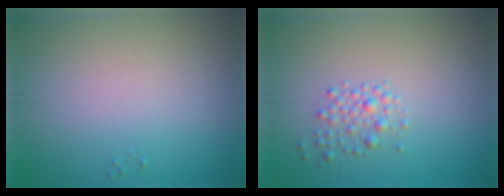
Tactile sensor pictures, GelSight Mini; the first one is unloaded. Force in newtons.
{"total": 1.7, "press": 1.7, "slide": 0.1}